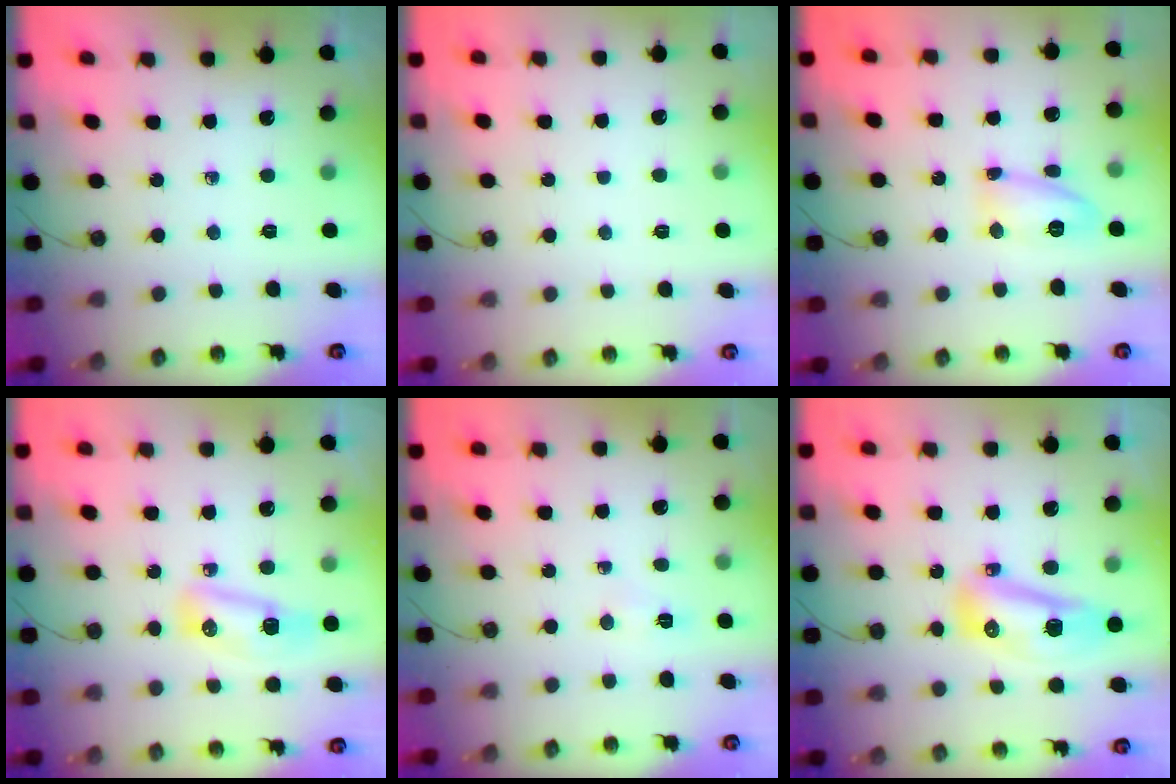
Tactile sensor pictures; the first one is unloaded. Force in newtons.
{"total": 1.1, "press": 1.1, "slide": 0.1}
{"total": 23.7, "press": 12.1, "slide": 20.4}
{"total": 8.2, "press": 8.2, "slide": 0.9}
{"total": 2.6, "press": 2.1, "slide": 1.4}
{"total": 10.6, "press": 10.5, "slide": 1.4}